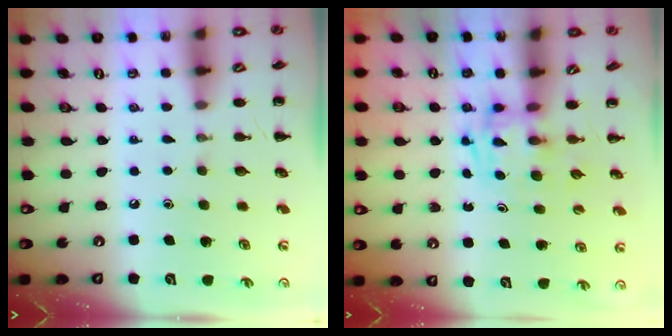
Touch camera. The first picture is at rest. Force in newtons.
{"total": 2.9, "press": 2.9, "slide": 0.1}